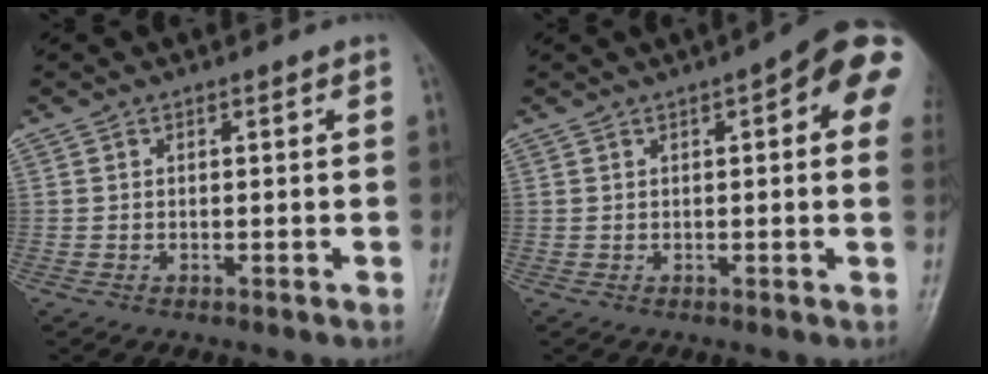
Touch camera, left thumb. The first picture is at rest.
{"total": 11.6, "force": [3.5, 3.5, 10.5], "torque": [-0.108, 0.009, 0.029]}